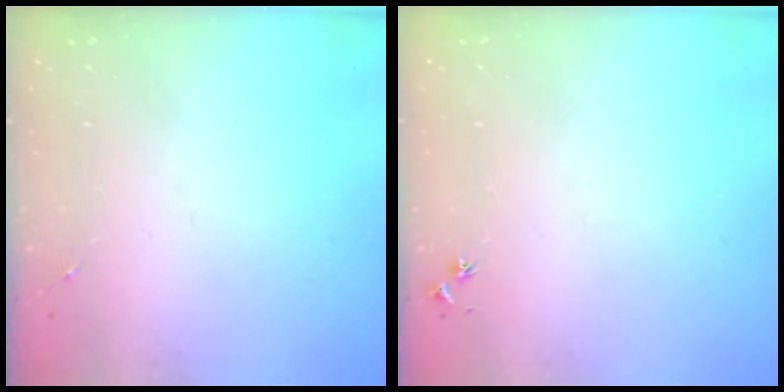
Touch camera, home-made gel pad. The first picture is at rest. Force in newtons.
{"total": 3.0, "press": 2.9, "slide": 0.4}